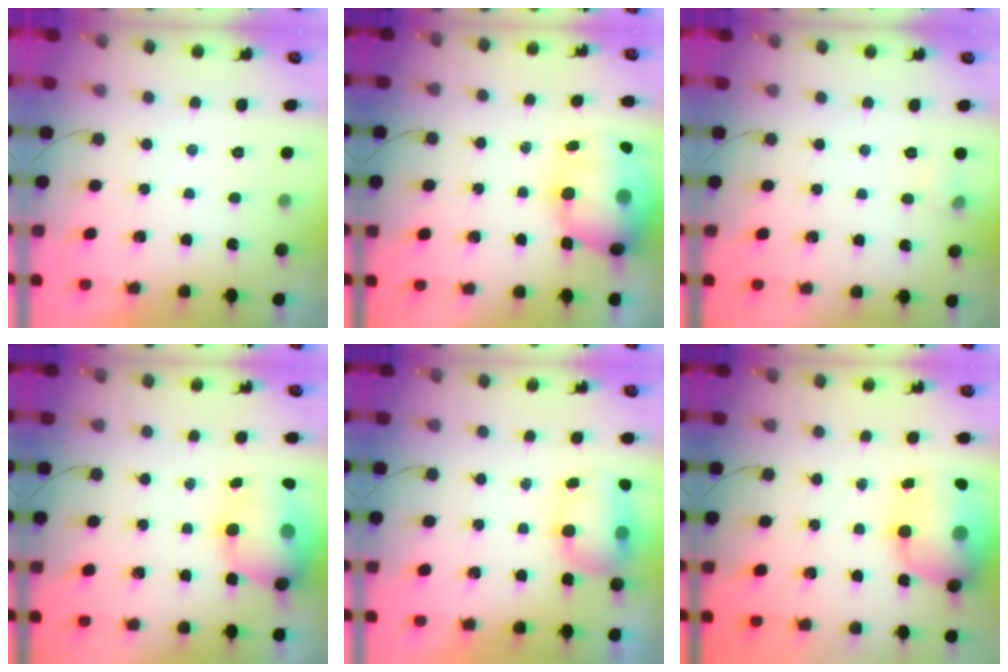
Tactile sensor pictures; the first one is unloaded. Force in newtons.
{"total": 12.7, "press": 12.5, "slide": 2.1}
{"total": 4.6, "press": 4.4, "slide": 1.3}
{"total": 13.2, "press": 12.8, "slide": 3.3}
{"total": 7.2, "press": 7.1, "slide": 1.1}
{"total": 17.6, "press": 17.0, "slide": 4.5}